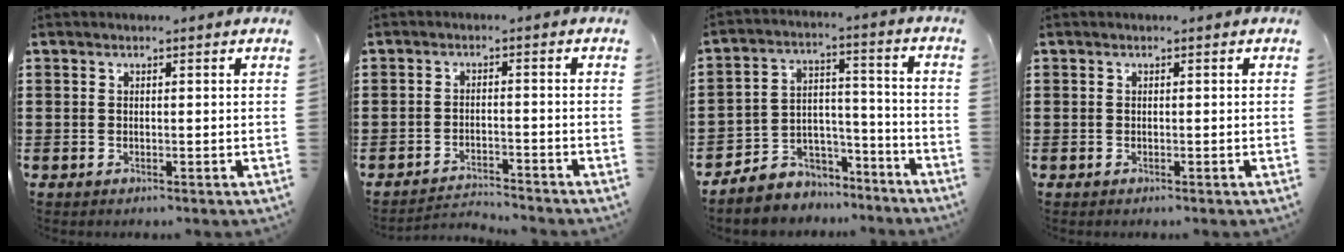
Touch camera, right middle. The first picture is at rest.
{"total": 2.6, "force": [-2.6, 0.2, -0.2], "torque": [-0.005, -0.002, -0.056]}
{"total": 5.1, "force": [-4.2, 2.9, -0.6], "torque": [0.002, 0.010, -0.084]}
{"total": 0.0}